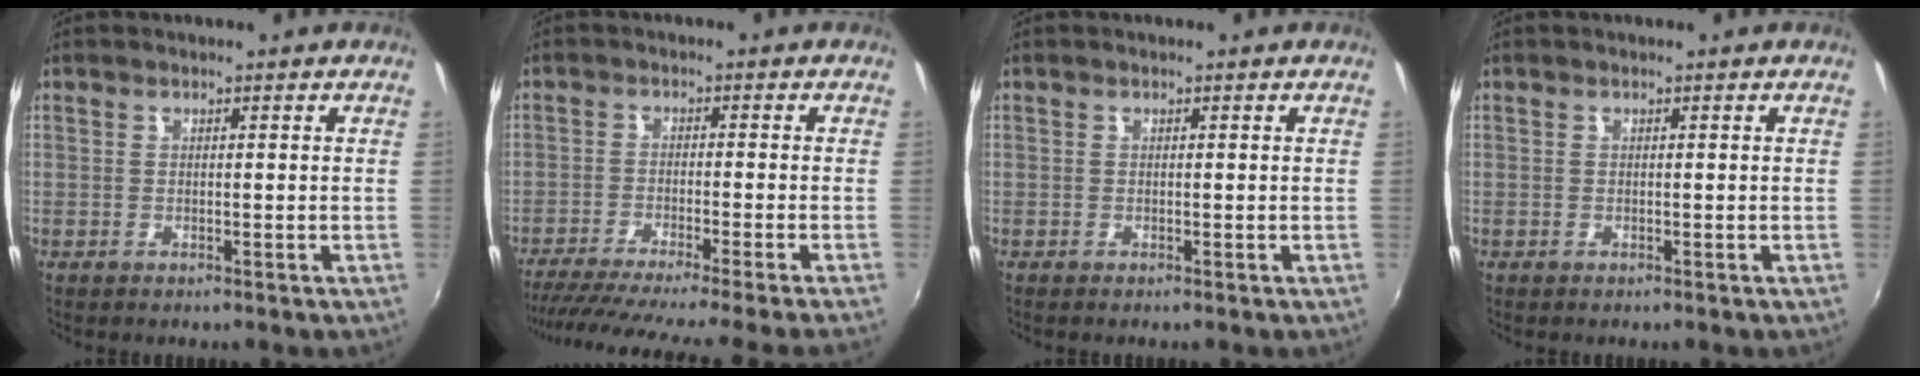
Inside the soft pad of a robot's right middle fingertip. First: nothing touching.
{"total": 14.0, "force": [-12.3, -2.6, 6.0], "torque": [-0.120, -0.034, -0.193]}
{"total": 0.0}
{"total": 0.0}